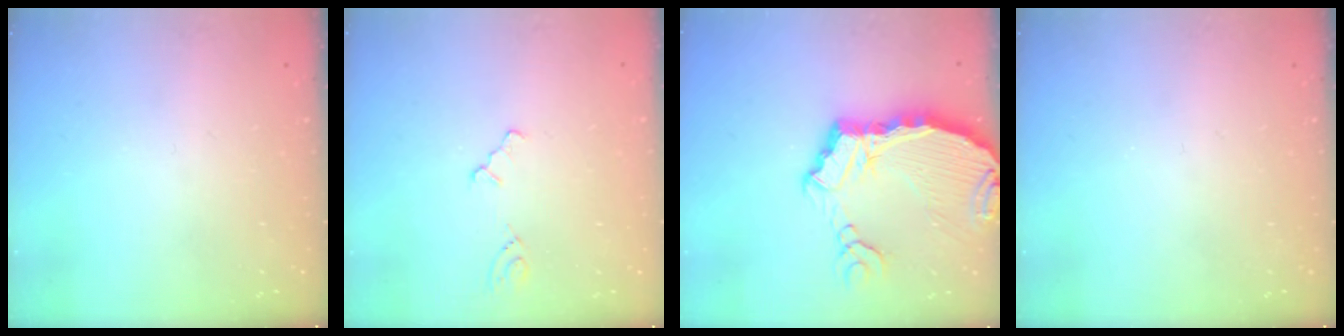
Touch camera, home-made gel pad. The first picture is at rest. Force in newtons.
{"total": 2.2, "press": 2.2, "slide": 0.4}
{"total": 9.7, "press": 9.7, "slide": 1.1}
{"total": 0.0}